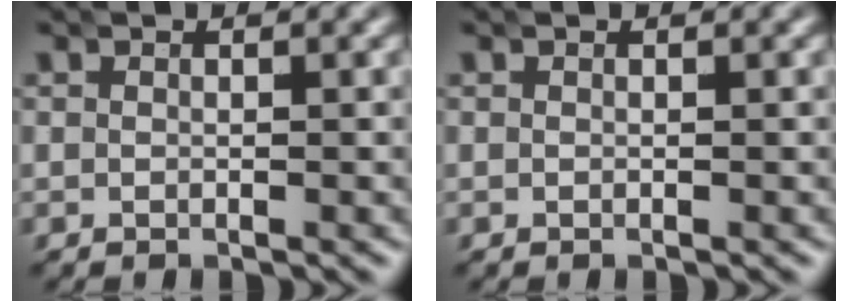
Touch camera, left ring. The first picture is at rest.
{"total": 0.0}